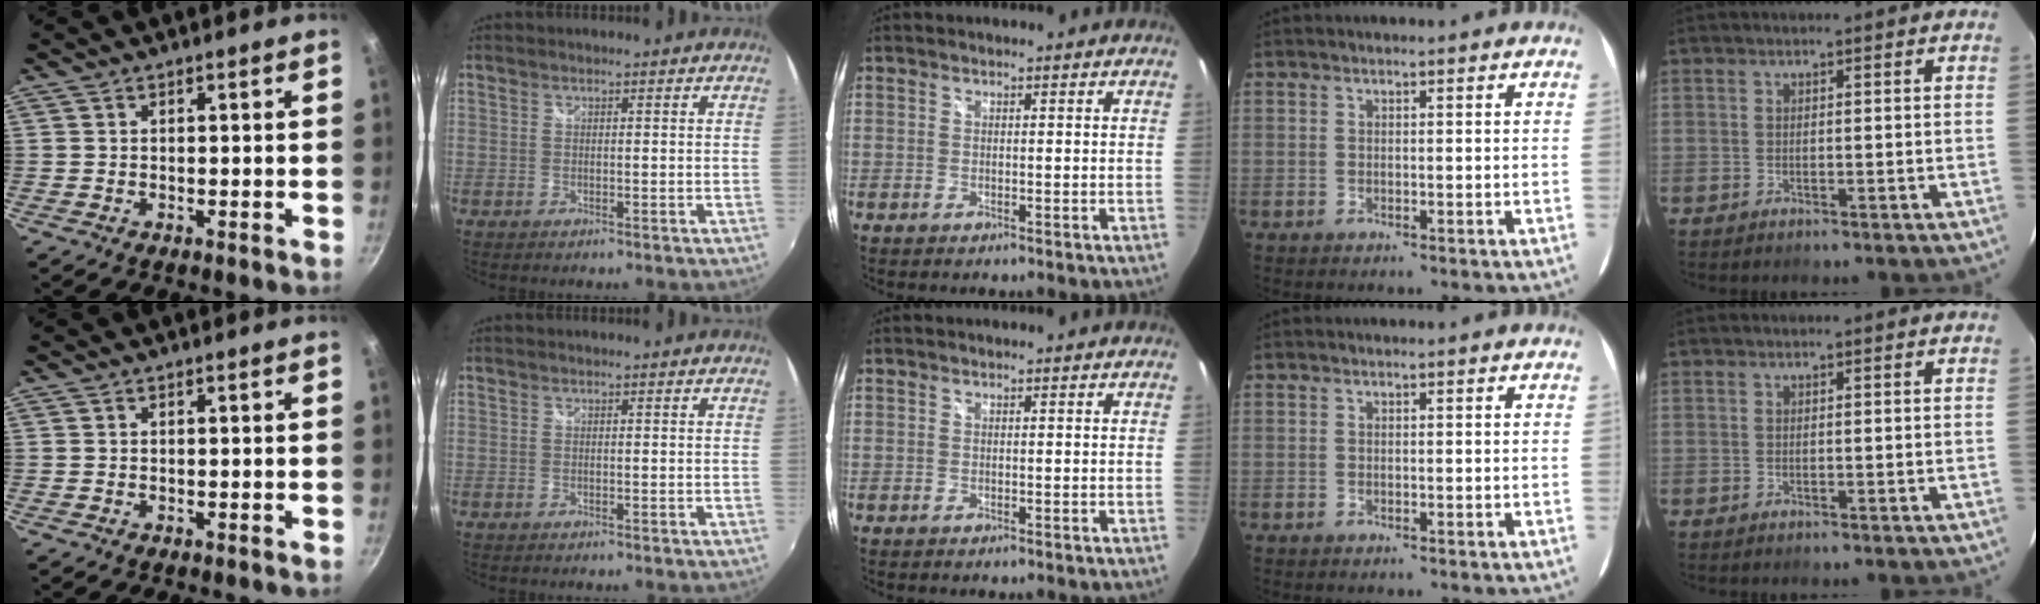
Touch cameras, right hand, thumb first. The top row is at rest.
{}